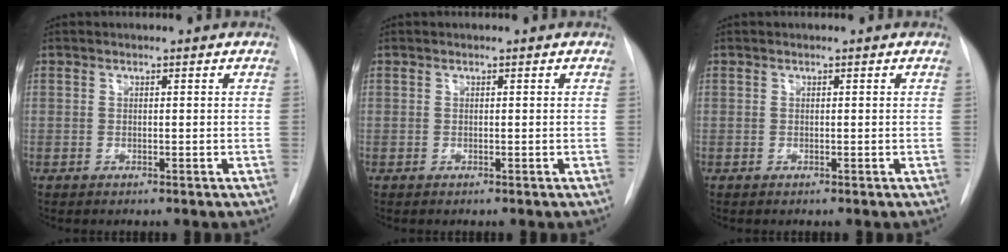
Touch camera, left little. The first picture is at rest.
{"total": 0.0}
{"total": 0.0}